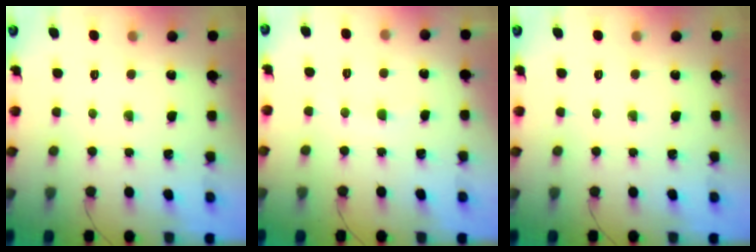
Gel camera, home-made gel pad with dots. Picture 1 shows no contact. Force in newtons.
{"total": 5.0, "press": 4.8, "slide": 1.4}
{"total": 0.0}